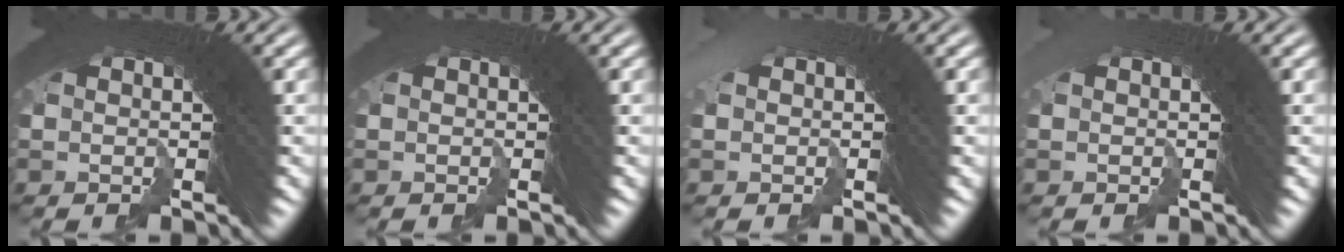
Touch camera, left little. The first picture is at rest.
{"total": 0.0}
{"total": 5.2, "force": [-1.1, -3.5, -3.7], "torque": [0.049, -0.012, -0.011]}
{"total": 4.3, "force": [-1.0, -2.8, -3.1], "torque": [0.048, -0.011, -0.010]}